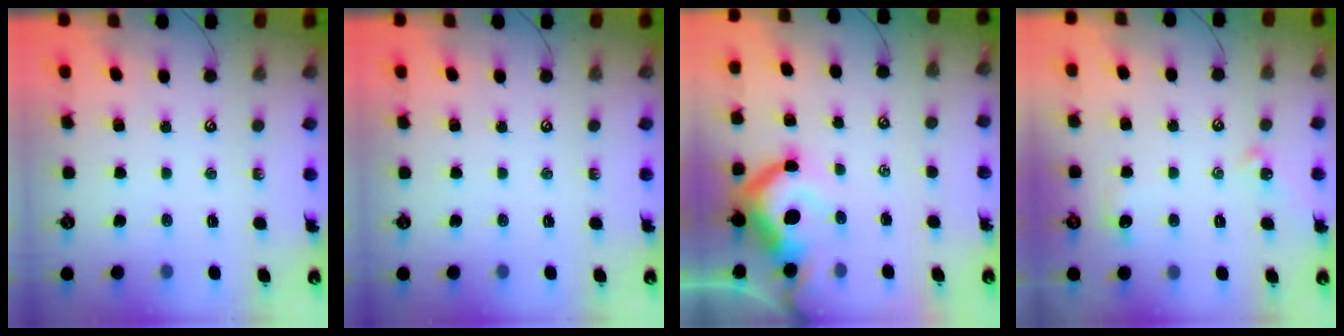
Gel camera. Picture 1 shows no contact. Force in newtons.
{"total": 0.0}
{"total": 11.3, "press": 11.2, "slide": 1.9}
{"total": 2.9, "press": 2.8, "slide": 0.6}